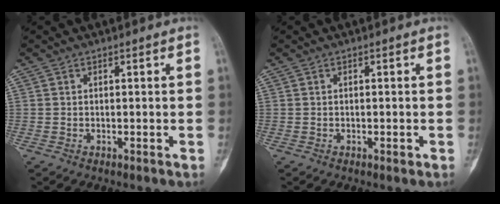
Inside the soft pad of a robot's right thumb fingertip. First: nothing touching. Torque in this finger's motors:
{"motor_torque": [0.42, -0.38, -0.07, -0.06, 0.01]}